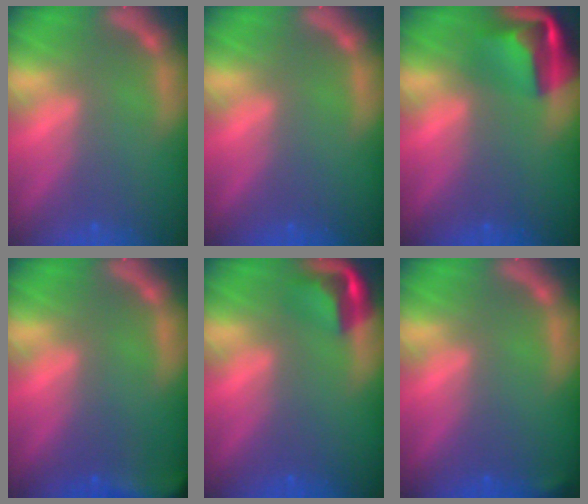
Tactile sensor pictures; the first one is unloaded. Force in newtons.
{"total": 0.0}
{"total": 6.9}
{"total": 7.0}
{"total": 3.9}
{"total": 0.9}